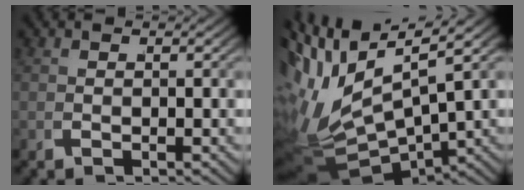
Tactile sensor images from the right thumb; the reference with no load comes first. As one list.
[{"total": 13.2, "force": [-0.3, 9.0, 9.6], "torque": [-0.223, -0.063, 0.029]}]